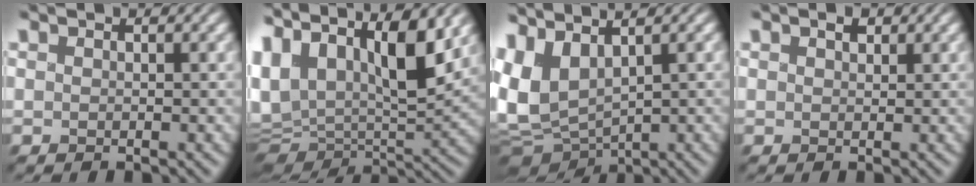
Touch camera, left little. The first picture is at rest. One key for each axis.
{"total": 16.2, "fx": 5.8, "fy": 7.6, "fz": 13.1, "tx": -0.242, "ty": 0.022, "tz": 0.095}
{"total": 6.6, "fx": 1.6, "fy": 3.6, "fz": 5.3, "tx": -0.123, "ty": -0.010, "tz": 0.027}
{"total": 1.0, "fx": 0.5, "fy": 0.6, "fz": 0.6, "tx": -0.013, "ty": -0.005, "tz": 0.004}